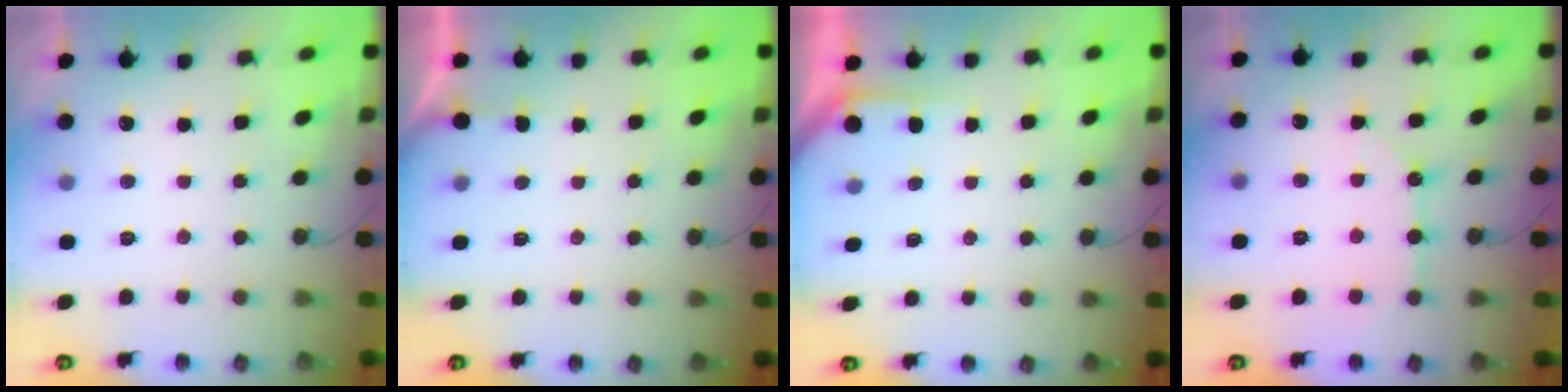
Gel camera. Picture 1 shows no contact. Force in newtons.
{"total": 1.3, "press": 1.2, "slide": 0.2}
{"total": 1.7, "press": 1.7, "slide": 0.3}
{"total": 9.6, "press": 9.5, "slide": 1.0}